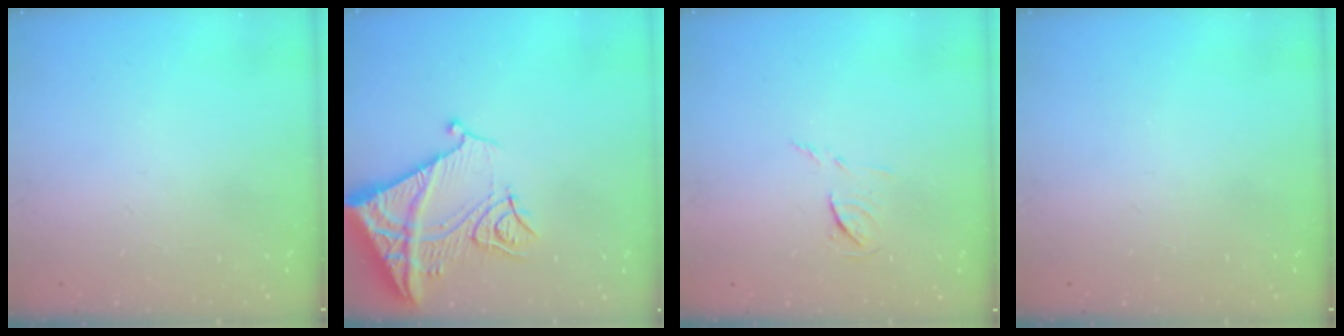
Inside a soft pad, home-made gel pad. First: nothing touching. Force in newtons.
{"total": 15.1, "press": 15.1, "slide": 1.5}
{"total": 7.3, "press": 7.3, "slide": 0.5}
{"total": 0.0}